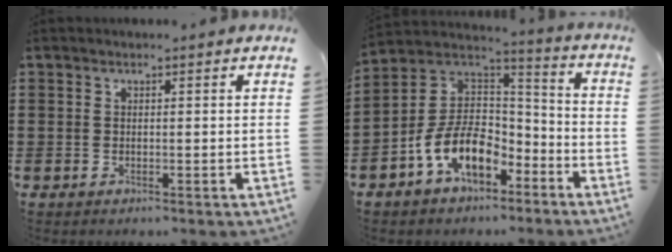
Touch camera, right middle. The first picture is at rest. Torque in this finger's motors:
{"motor_torque": [2.14, 0.00, 1.05, 0.21]}